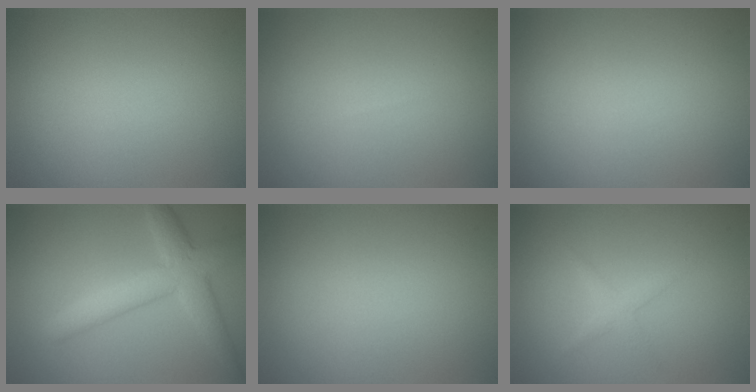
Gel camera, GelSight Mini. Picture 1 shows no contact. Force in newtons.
{"total": 0.0}
{"total": 0.0}
{"total": 5.1, "press": 5.1, "slide": 0.1}
{"total": 0.0}
{"total": 1.3, "press": 1.3, "slide": 0.1}